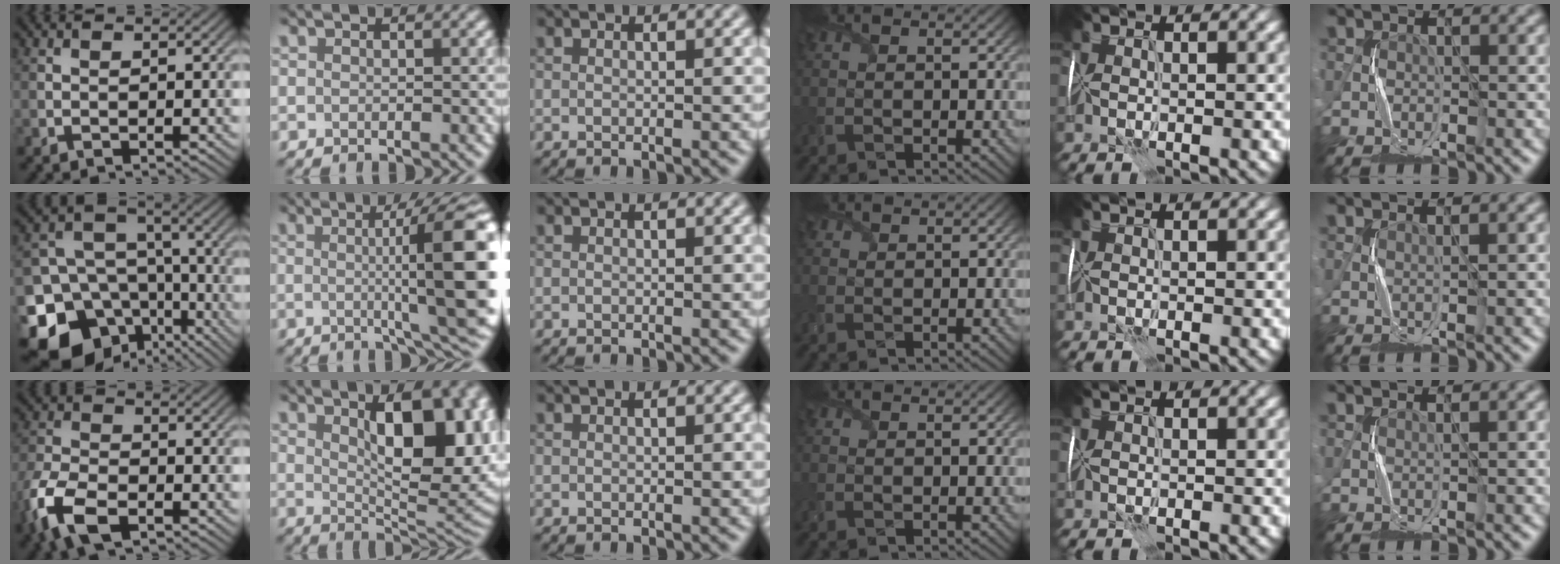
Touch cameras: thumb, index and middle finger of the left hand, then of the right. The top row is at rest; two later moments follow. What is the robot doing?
{"motion": "fold", "object": "tissue"}